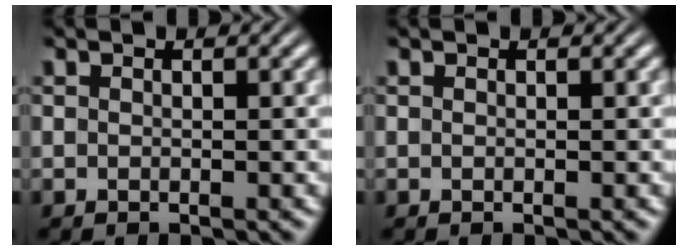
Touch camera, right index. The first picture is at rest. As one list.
[{"total": 0.0}]